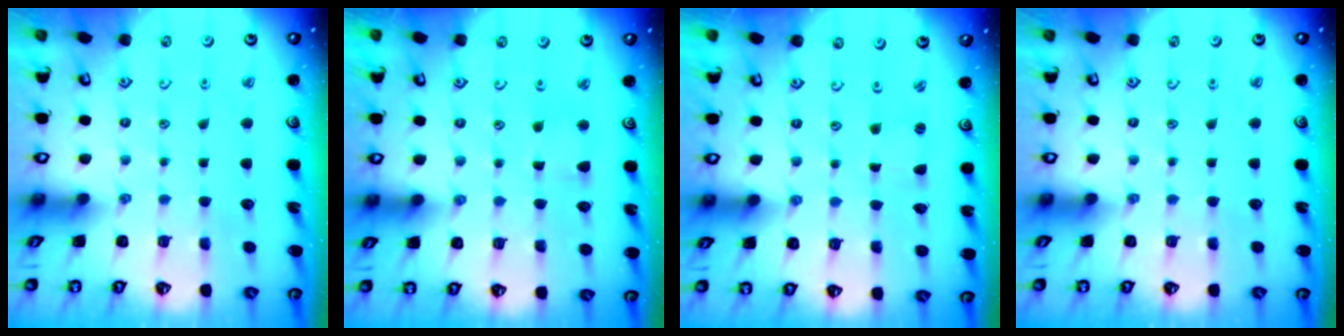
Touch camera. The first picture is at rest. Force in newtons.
{"total": 2.2, "press": 2.2, "slide": 0.2}
{"total": 0.7, "press": 0.7, "slide": 0.1}
{"total": 0.0}